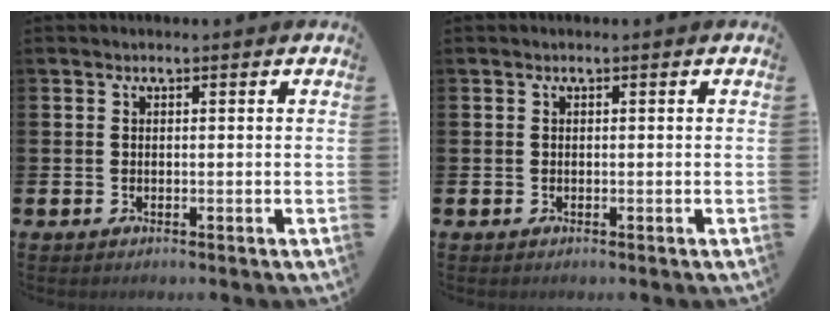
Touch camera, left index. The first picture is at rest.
{"total": 0.0}